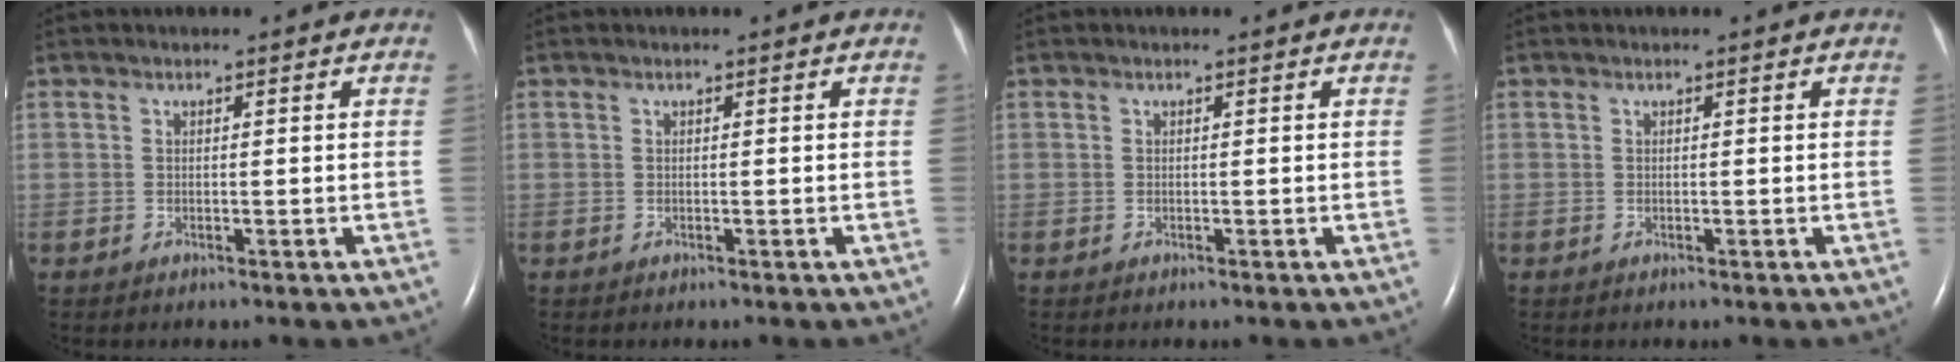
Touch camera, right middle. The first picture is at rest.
{"total": 0.0}
{"total": 0.0}
{"total": 0.0}